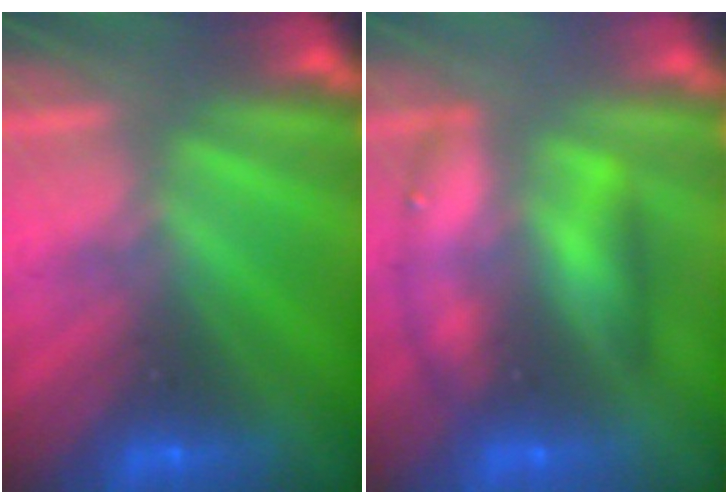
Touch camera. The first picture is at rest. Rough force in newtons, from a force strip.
{"total": 2.6}